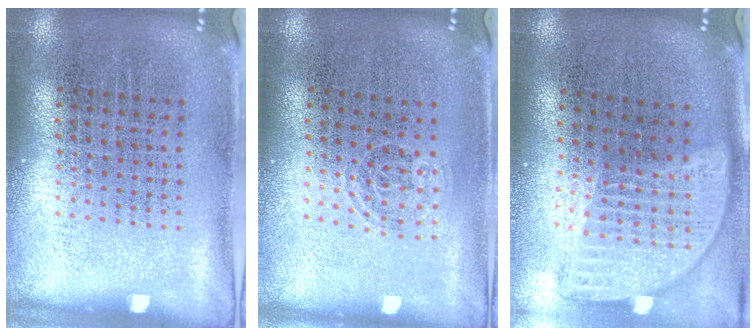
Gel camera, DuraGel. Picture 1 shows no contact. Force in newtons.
{"total": 0.8, "press": 0.5, "slide": 0.5}
{"total": 2.0, "press": 1.6, "slide": 1.1}